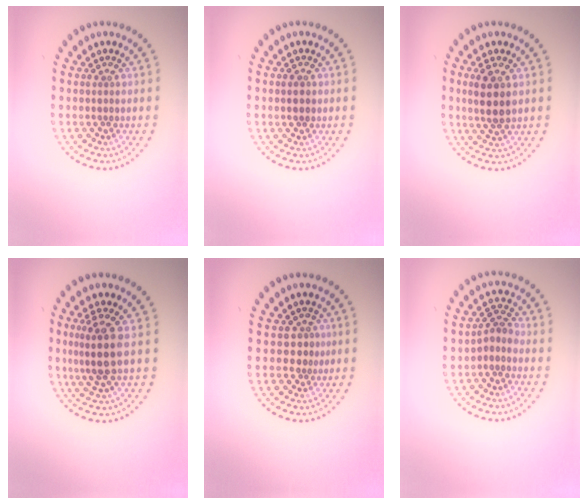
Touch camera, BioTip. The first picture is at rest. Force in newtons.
{"total": 1.6, "press": 1.6, "slide": 0.2}
{"total": 3.0, "press": 2.8, "slide": 1.1}
{"total": 3.4, "press": 2.8, "slide": 1.9}
{"total": 1.7, "press": 1.2, "slide": 1.1}
{"total": 1.7, "press": 1.3, "slide": 1.1}